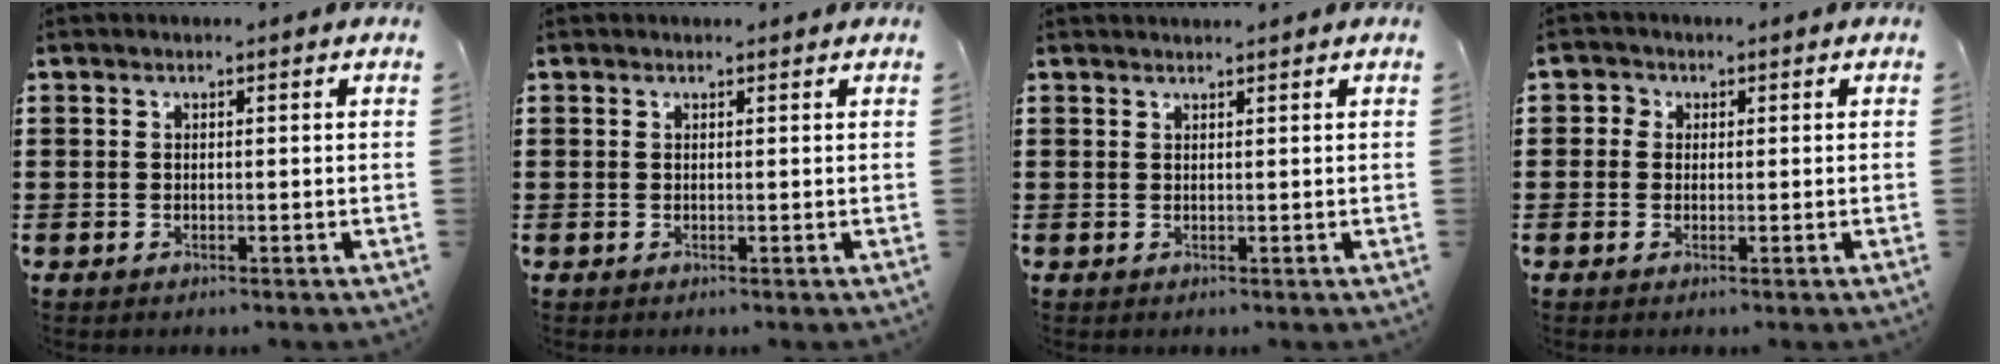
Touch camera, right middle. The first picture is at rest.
{"total": 0.0}
{"total": 0.9, "force": [0.9, -0.2, 0.1], "torque": [-0.002, 0.000, 0.017]}
{"total": 1.2, "force": [0.1, 1.2, -0.1], "torque": [-0.005, 0.007, -0.001]}